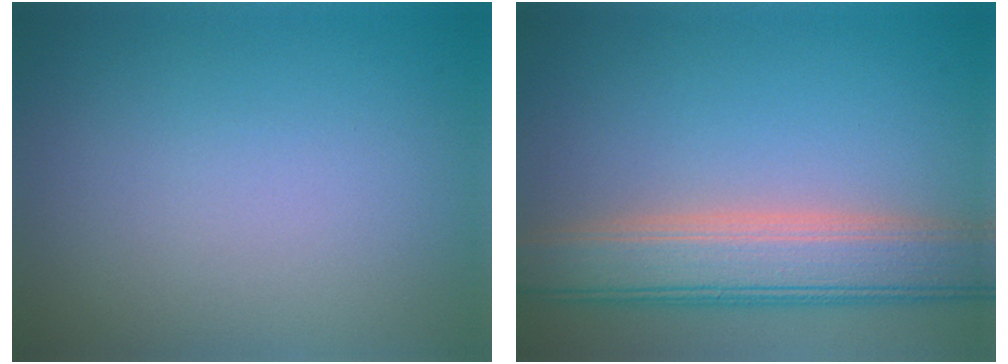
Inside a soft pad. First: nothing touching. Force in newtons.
{"total": 6.9, "press": 6.9, "slide": 0.8}